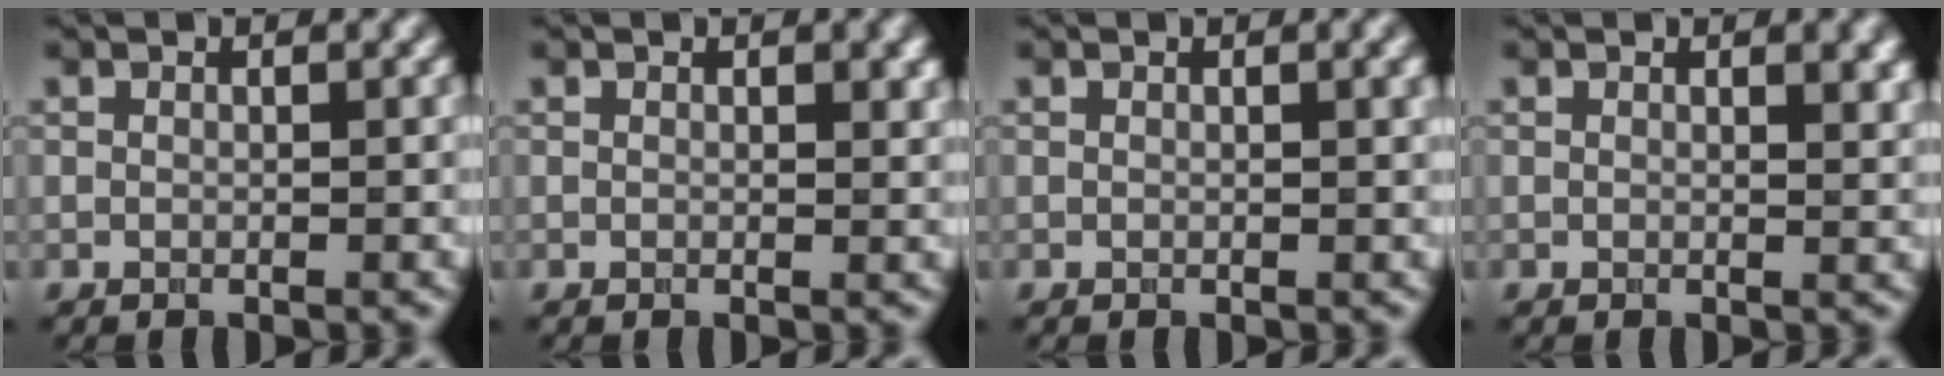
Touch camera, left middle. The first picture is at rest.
{"total": 1.1, "force": [0.5, 0.4, 0.9], "torque": [-0.010, -0.001, 0.008]}
{"total": 1.1, "force": [0.4, 0.2, 1.0], "torque": [-0.011, 0.003, 0.004]}
{"total": 1.9, "force": [0.9, 0.7, 1.5], "torque": [-0.013, -0.001, 0.014]}